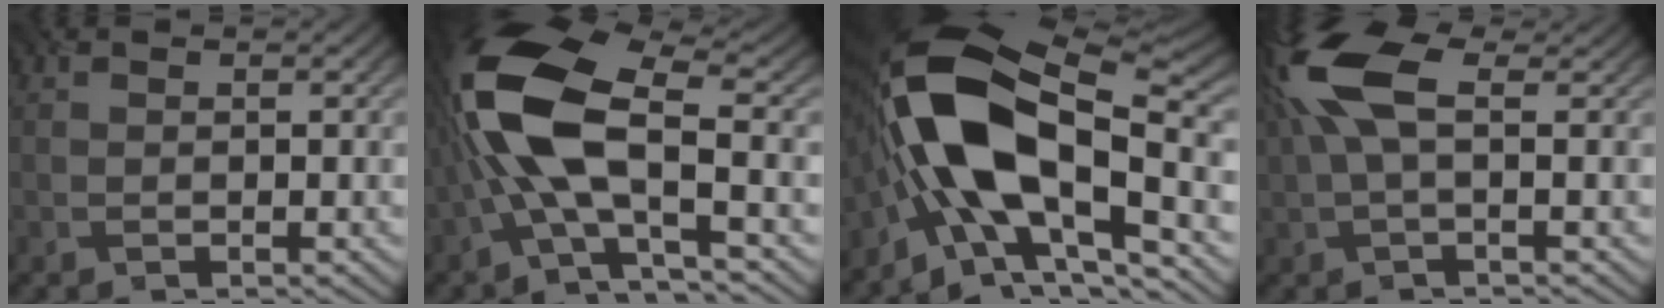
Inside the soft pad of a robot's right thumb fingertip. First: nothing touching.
{"total": 12.9, "force": [-1.4, 5.2, 11.7], "torque": [-0.266, 0.012, -0.043]}
{"total": 17.5, "force": [-3.9, 8.5, 14.8], "torque": [-0.275, 0.004, -0.071]}
{"total": 8.2, "force": [2.3, 3.4, 7.1], "torque": [-0.173, 0.022, 0.033]}